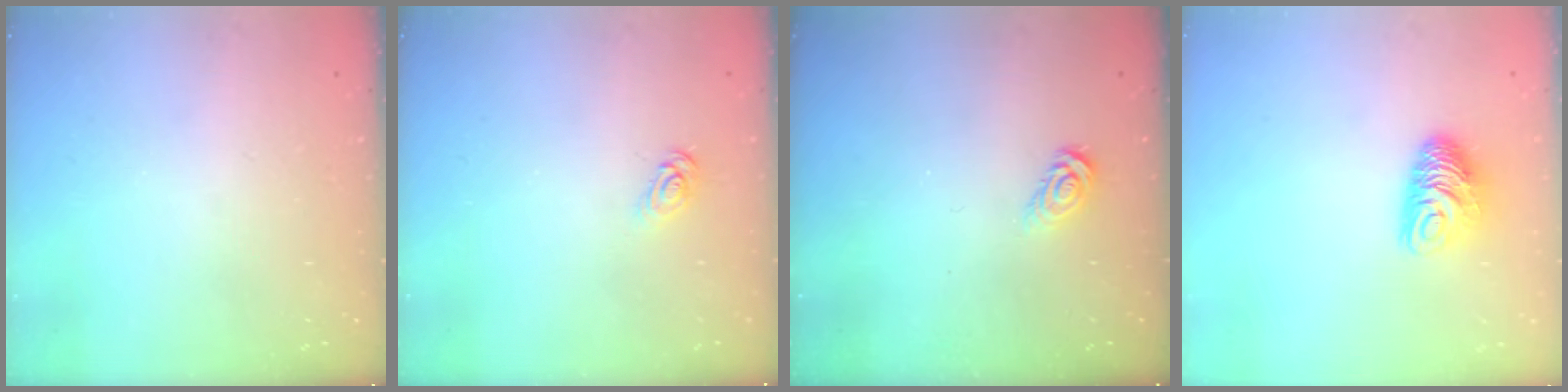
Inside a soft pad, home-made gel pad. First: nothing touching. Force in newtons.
{"total": 3.4, "press": 3.4, "slide": 0.3}
{"total": 3.6, "press": 3.5, "slide": 0.3}
{"total": 10.0, "press": 10.0, "slide": 0.6}